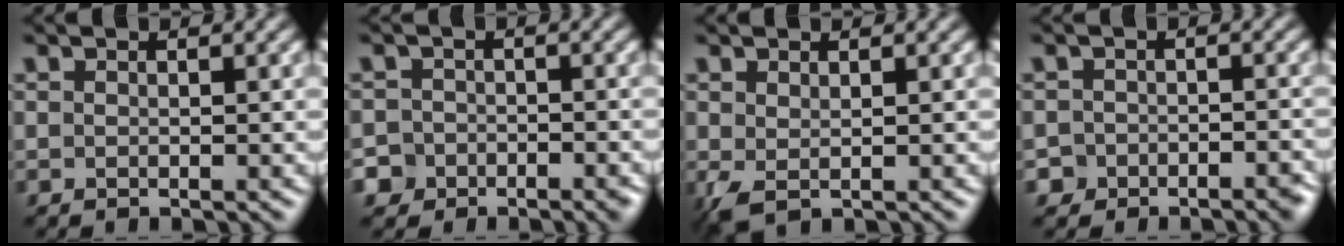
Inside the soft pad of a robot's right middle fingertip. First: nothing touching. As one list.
[{"total": 5.0, "force": [-3.4, 3.6, 0.6], "torque": [0.014, -0.005, -0.058]}, {"total": 1.8, "force": [0.0, 0.9, 1.5], "torque": [-0.042, -0.003, 0.000]}, {"total": 3.4, "force": [-2.5, 2.3, 0.3], "torque": [0.019, 0.009, -0.035]}]